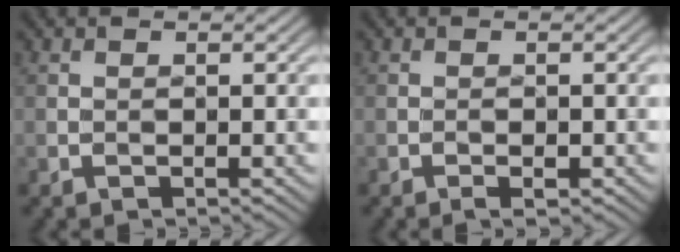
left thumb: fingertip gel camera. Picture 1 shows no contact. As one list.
[{"total": 1.3, "force": [-0.8, 0.6, 0.9], "torque": [-0.012, -0.003, -0.011]}]